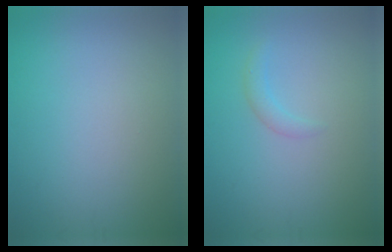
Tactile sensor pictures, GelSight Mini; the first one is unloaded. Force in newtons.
{"total": 1.0, "press": 1.0, "slide": 0.0}